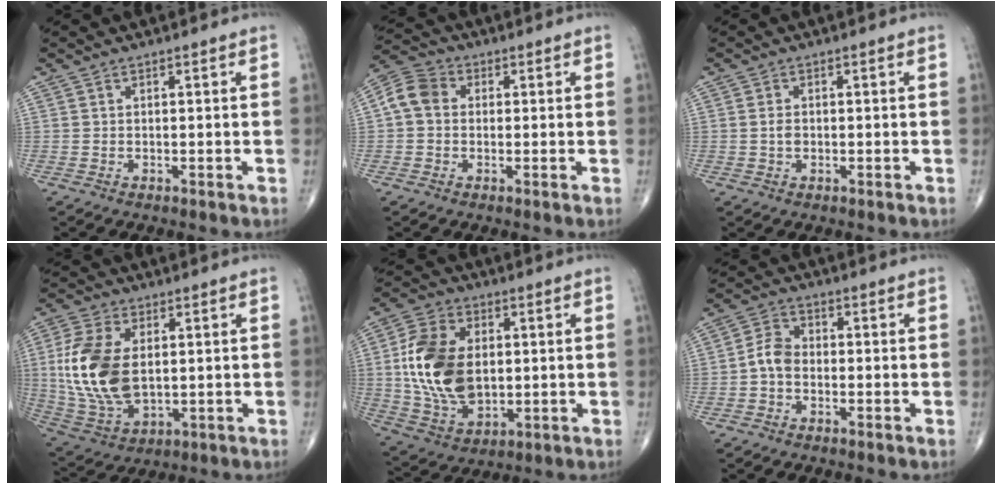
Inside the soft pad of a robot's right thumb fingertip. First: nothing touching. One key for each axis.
{"total": 6.4, "fx": 0.5, "fy": 5.2, "fz": 3.7, "tx": -0.066, "ty": 0.021, "tz": -0.002}
{"total": 1.6, "fx": -0.1, "fy": 1.1, "fz": 1.1, "tx": -0.017, "ty": 0.002, "tz": -0.004}
{"total": 16.4, "fx": 1.5, "fy": 9.5, "fz": 13.2, "tx": -0.275, "ty": -0.012, "tz": 0.039}
{"total": 17.3, "fx": 1.3, "fy": 11.2, "fz": 13.1, "tx": -0.237, "ty": -0.005, "tz": 0.032}
{"total": 4.5, "fx": -1.1, "fy": 3.2, "fz": 2.9, "tx": -0.048, "ty": 0.015, "tz": -0.032}